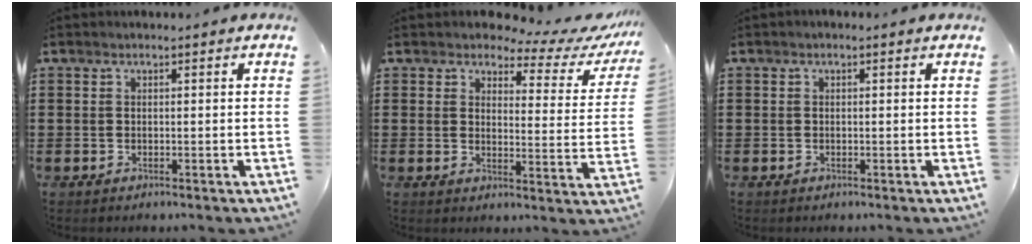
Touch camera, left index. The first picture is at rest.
{"total": 4.5, "force": [3.7, 1.7, 2.0], "torque": [-0.052, -0.017, 0.059]}
{"total": 0.5, "force": [-0.1, 0.5, 0.2], "torque": [-0.005, 0.002, -0.002]}